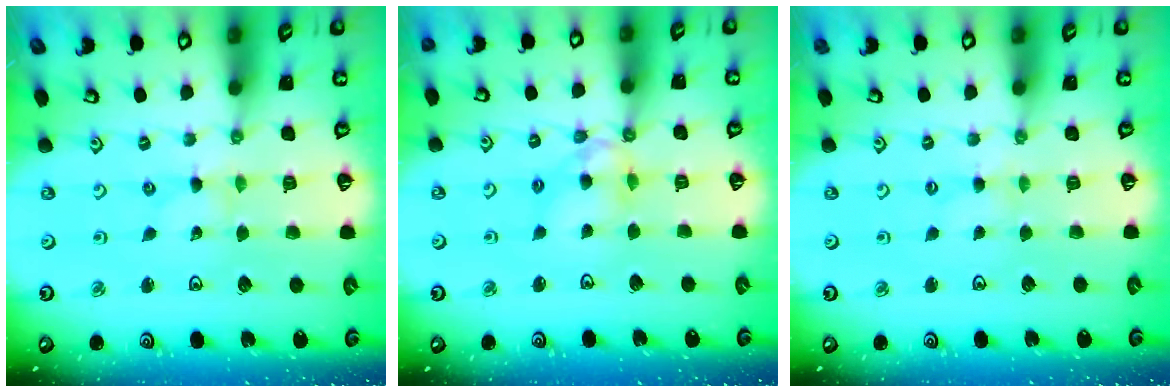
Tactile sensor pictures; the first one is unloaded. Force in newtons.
{"total": 10.1, "press": 10.1, "slide": 0.8}
{"total": 1.6, "press": 1.6, "slide": 0.2}